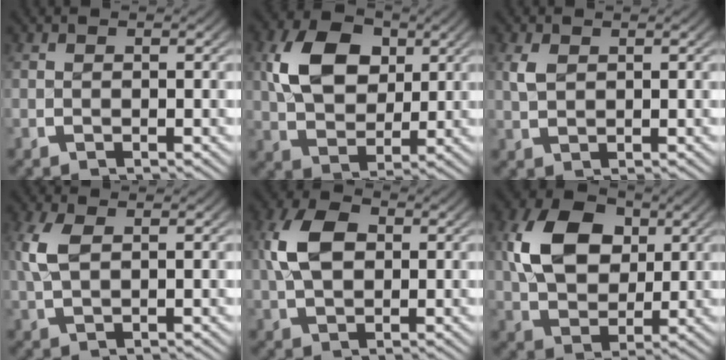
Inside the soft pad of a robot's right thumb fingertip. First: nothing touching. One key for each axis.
{"total": 9.5, "fx": 2.0, "fy": 6.4, "fz": 6.7, "tx": -0.136, "ty": -0.017, "tz": 0.043}
{"total": 1.7, "fx": 0.8, "fy": 0.9, "fz": 1.2, "tx": -0.028, "ty": 0.003, "tz": 0.023}
{"total": 3.0, "fx": 1.0, "fy": 1.4, "fz": 2.4, "tx": -0.066, "ty": 0.003, "tz": 0.025}
{"total": 6.4, "fx": 1.2, "fy": 4.0, "fz": 4.8, "tx": -0.105, "ty": -0.002, "tz": 0.029}
{"total": 11.0, "fx": 2.2, "fy": 7.6, "fz": 7.6, "tx": -0.161, "ty": -0.021, "tz": 0.047}